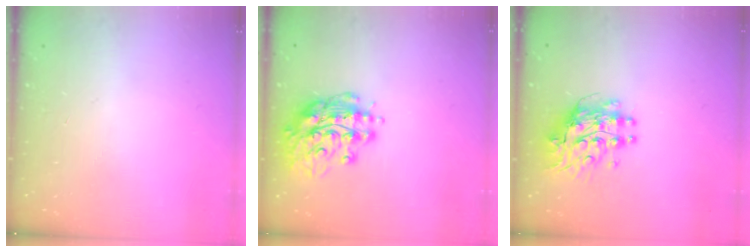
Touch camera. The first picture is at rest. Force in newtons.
{"total": 15.2, "press": 15.2, "slide": 0.8}
{"total": 9.8, "press": 9.7, "slide": 0.8}